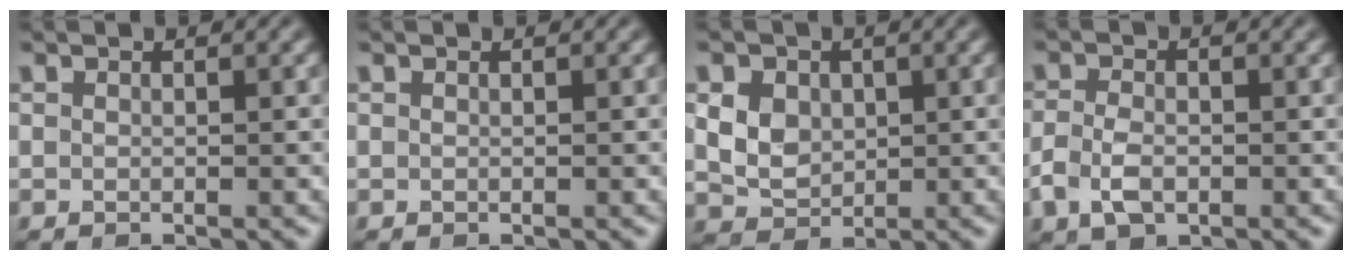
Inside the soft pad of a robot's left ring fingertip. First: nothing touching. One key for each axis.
{"total": 0.0}
{"total": 4.9, "fx": 1.2, "fy": 4.0, "fz": 2.6, "tx": -0.056, "ty": 0.013, "tz": 0.015}
{"total": 3.3, "fx": -1.2, "fy": 2.1, "fz": 2.3, "tx": -0.053, "ty": -0.006, "tz": -0.027}